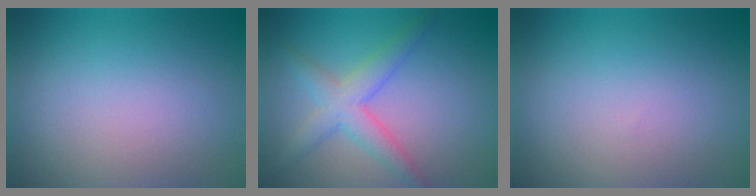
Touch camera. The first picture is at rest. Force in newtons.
{"total": 3.9, "press": 3.9, "slide": 0.1}
{"total": 0.0}